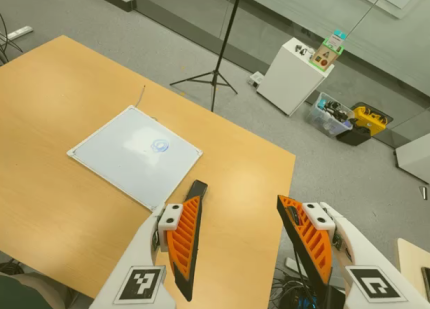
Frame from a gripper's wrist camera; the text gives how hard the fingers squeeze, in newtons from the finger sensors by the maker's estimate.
{"total": 0.0}